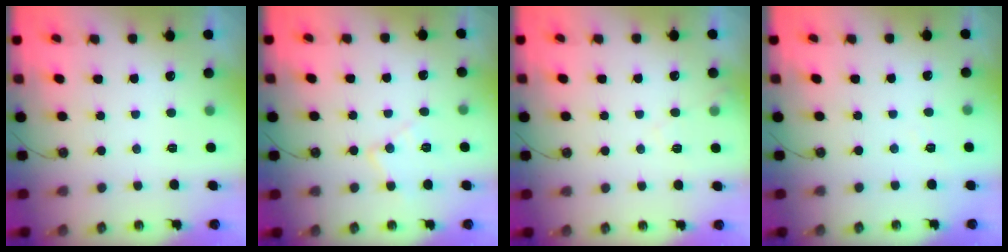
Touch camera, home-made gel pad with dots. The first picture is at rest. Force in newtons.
{"total": 8.8, "press": 8.8, "slide": 0.7}
{"total": 6.1, "press": 6.0, "slide": 0.8}
{"total": 3.0, "press": 3.0, "slide": 0.3}